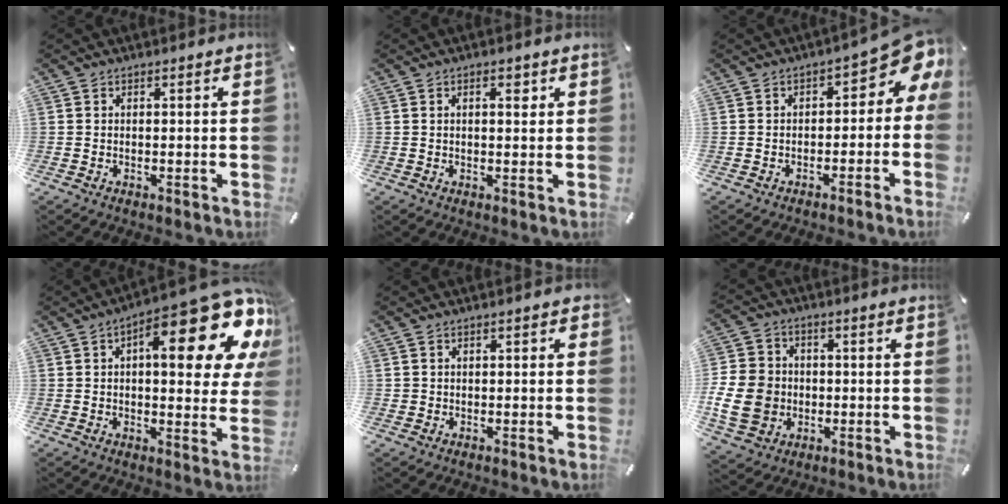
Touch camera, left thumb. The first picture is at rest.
{"total": 2.4, "force": [0.8, 1.2, 1.9], "torque": [-0.024, 0.000, 0.009]}
{"total": 7.6, "force": [2.0, 4.3, 5.9], "torque": [-0.065, -0.027, 0.032]}
{"total": 22.3, "force": [10.5, 8.3, 17.8], "torque": [-0.226, -0.080, 0.159]}
{"total": 1.4, "force": [-0.1, 1.3, 0.4], "torque": [-0.007, 0.006, -0.004]}
{"total": 12.3, "force": [-2.1, 10.7, 5.8], "torque": [-0.132, 0.021, -0.035]}